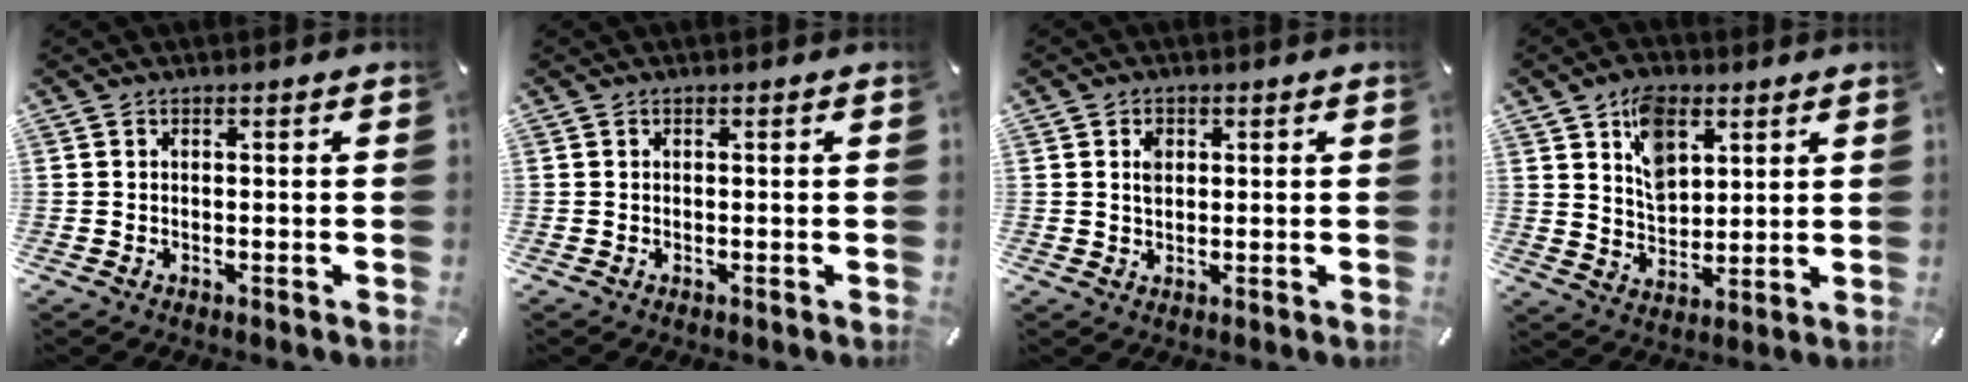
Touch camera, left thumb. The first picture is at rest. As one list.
[{"total": 0.0}, {"total": 2.8, "force": [0.8, 2.2, 1.6], "torque": [-0.019, 0.001, 0.009]}, {"total": 9.8, "force": [5.0, 6.6, 5.1], "torque": [-0.081, -0.011, 0.091]}]